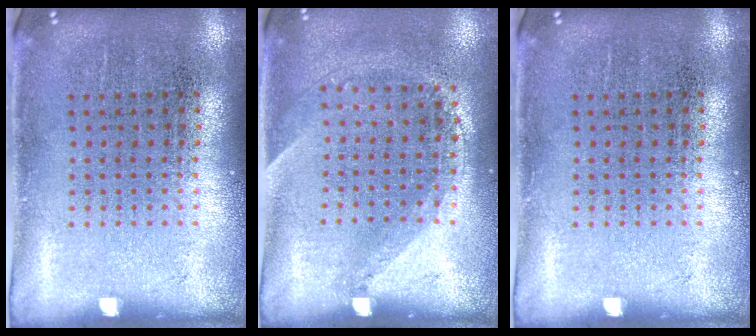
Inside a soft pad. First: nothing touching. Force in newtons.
{"total": 1.4, "press": 1.0, "slide": 1.0}
{"total": 0.0}